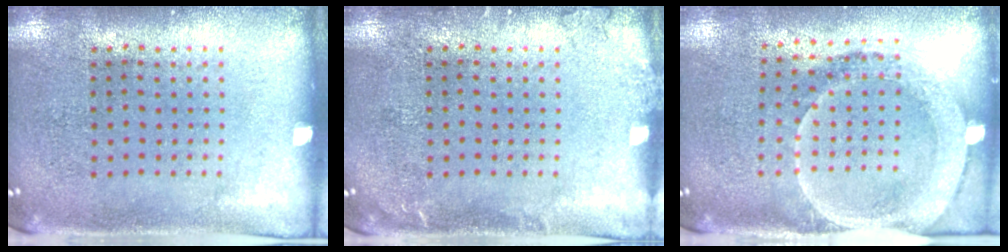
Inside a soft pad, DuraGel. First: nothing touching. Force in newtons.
{"total": 1.0, "press": 1.0, "slide": 0.1}
{"total": 1.8, "press": 1.6, "slide": 0.8}